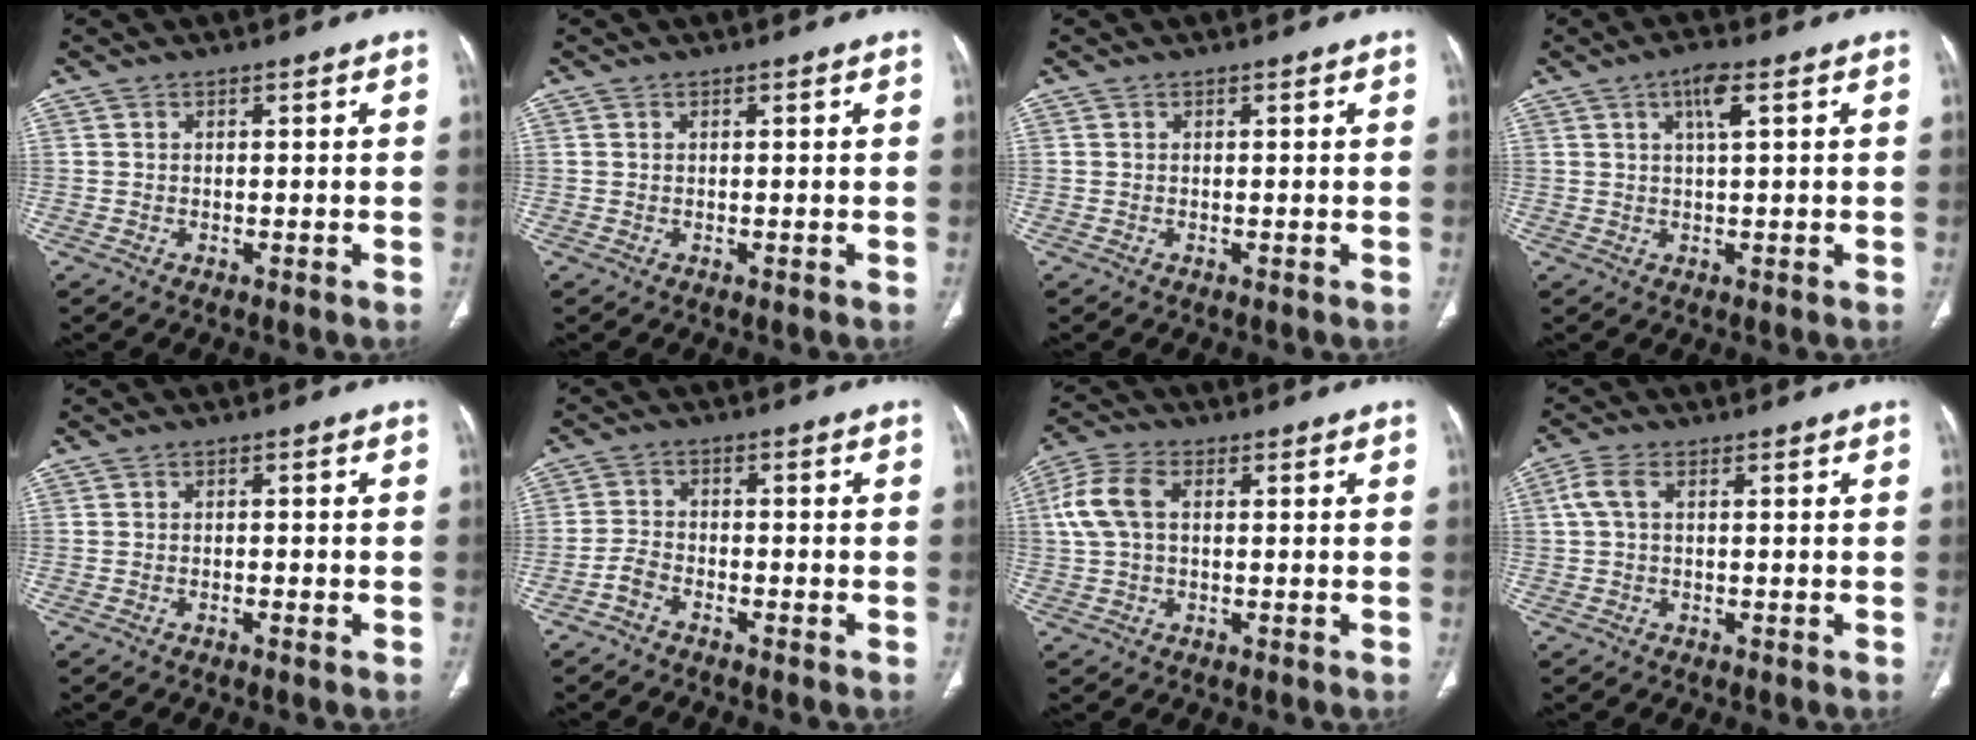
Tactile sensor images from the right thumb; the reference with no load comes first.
{"total": 0.0}
{"total": 0.0}
{"total": 4.2, "force": [1.7, 0.7, 3.8], "torque": [-0.069, 0.001, 0.030]}
{"total": 1.0, "force": [-0.5, 0.2, 0.9], "torque": [-0.016, 0.006, -0.007]}
{"total": 2.9, "force": [-2.3, 1.3, 1.3], "torque": [-0.029, 0.019, -0.045]}
{"total": 7.4, "force": [1.1, 4.5, 5.8], "torque": [-0.139, 0.023, 0.022]}
{"total": 3.4, "force": [0.7, 1.7, 2.9], "torque": [-0.080, 0.012, 0.012]}